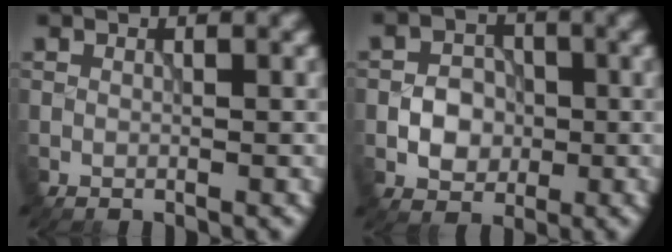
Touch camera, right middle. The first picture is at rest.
{"total": 3.5, "force": [-0.6, 2.8, 1.9], "torque": [-0.028, 0.001, -0.012]}